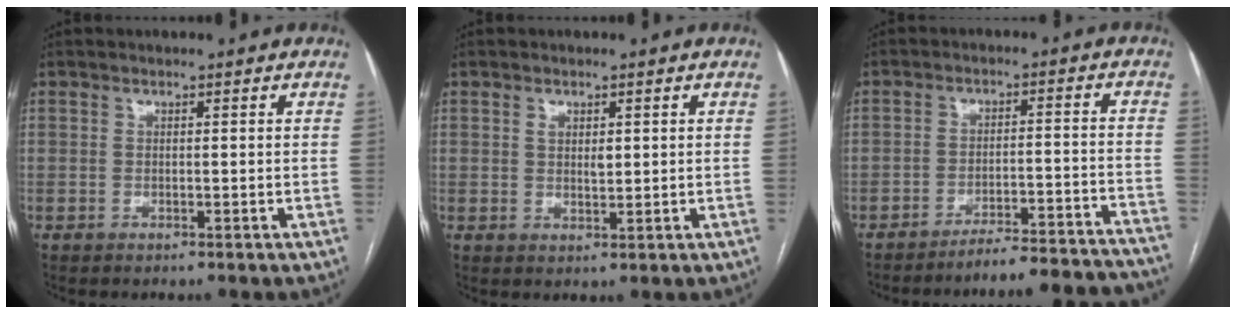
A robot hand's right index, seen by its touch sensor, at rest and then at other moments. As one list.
[{"total": 2.1, "force": [0.6, 1.1, 1.6], "torque": [-0.025, -0.002, 0.011]}, {"total": 19.2, "force": [-18.6, 0.1, 4.9], "torque": [-0.026, 0.003, -0.236]}]